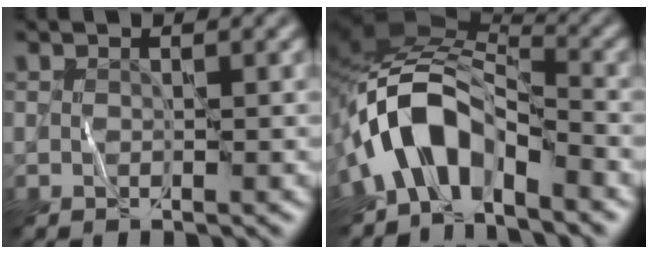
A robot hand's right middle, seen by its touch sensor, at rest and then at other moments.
{"total": 8.1, "force": [-4.2, 4.7, 5.1], "torque": [-0.075, 0.002, -0.080]}